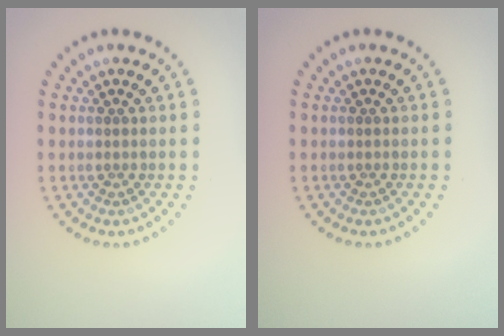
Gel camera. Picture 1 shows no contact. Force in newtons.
{"total": 0.0}